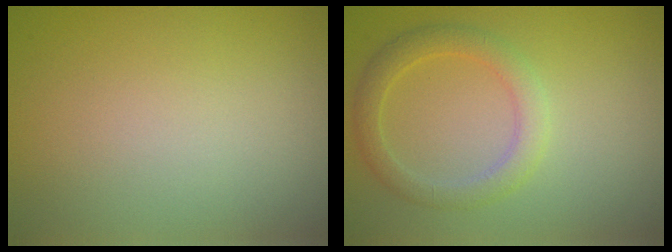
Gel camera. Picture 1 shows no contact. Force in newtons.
{"total": 2.7, "press": 2.7, "slide": 0.2}